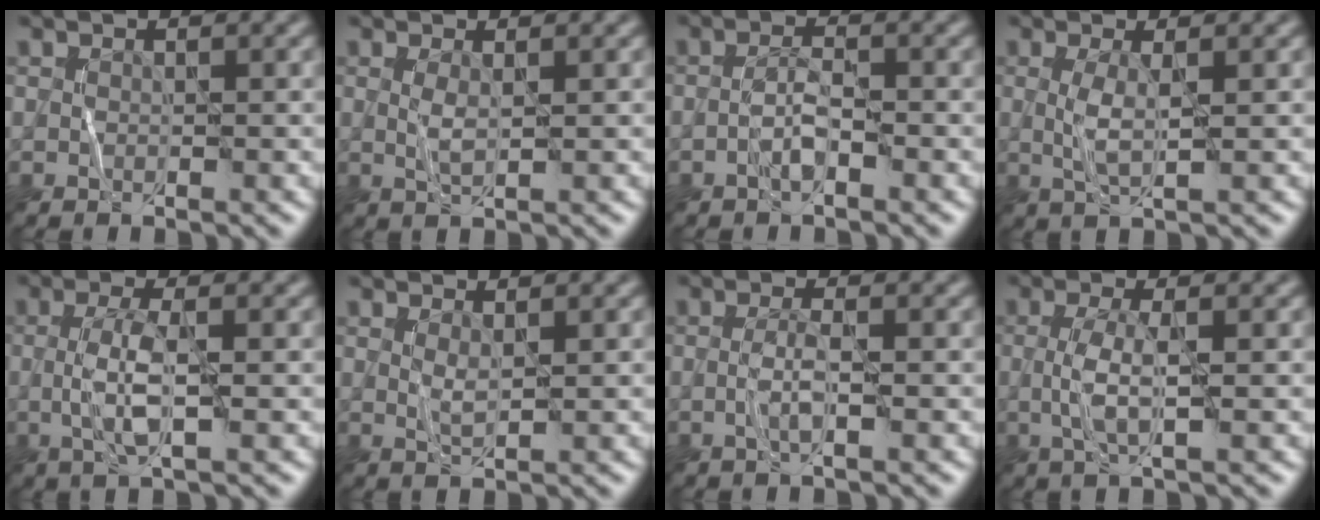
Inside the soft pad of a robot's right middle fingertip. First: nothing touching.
{"total": 1.1, "force": [0.3, 0.2, 1.0], "torque": [-0.026, 0.007, 0.006]}
{"total": 1.7, "force": [-0.9, 0.3, 1.3], "torque": [-0.029, 0.015, -0.023]}
{"total": 2.0, "force": [0.2, 0.4, 2.0], "torque": [-0.047, 0.005, 0.004]}
{"total": 3.5, "force": [-0.4, 0.7, 3.4], "torque": [-0.074, 0.006, -0.011]}
{"total": 0.9, "force": [0.5, 0.1, 0.7], "torque": [-0.018, 0.003, 0.009]}
{"total": 1.6, "force": [-0.3, 0.2, 1.6], "torque": [-0.036, 0.007, -0.009]}
{"total": 2.8, "force": [-0.2, 0.6, 2.7], "torque": [-0.064, 0.002, -0.005]}